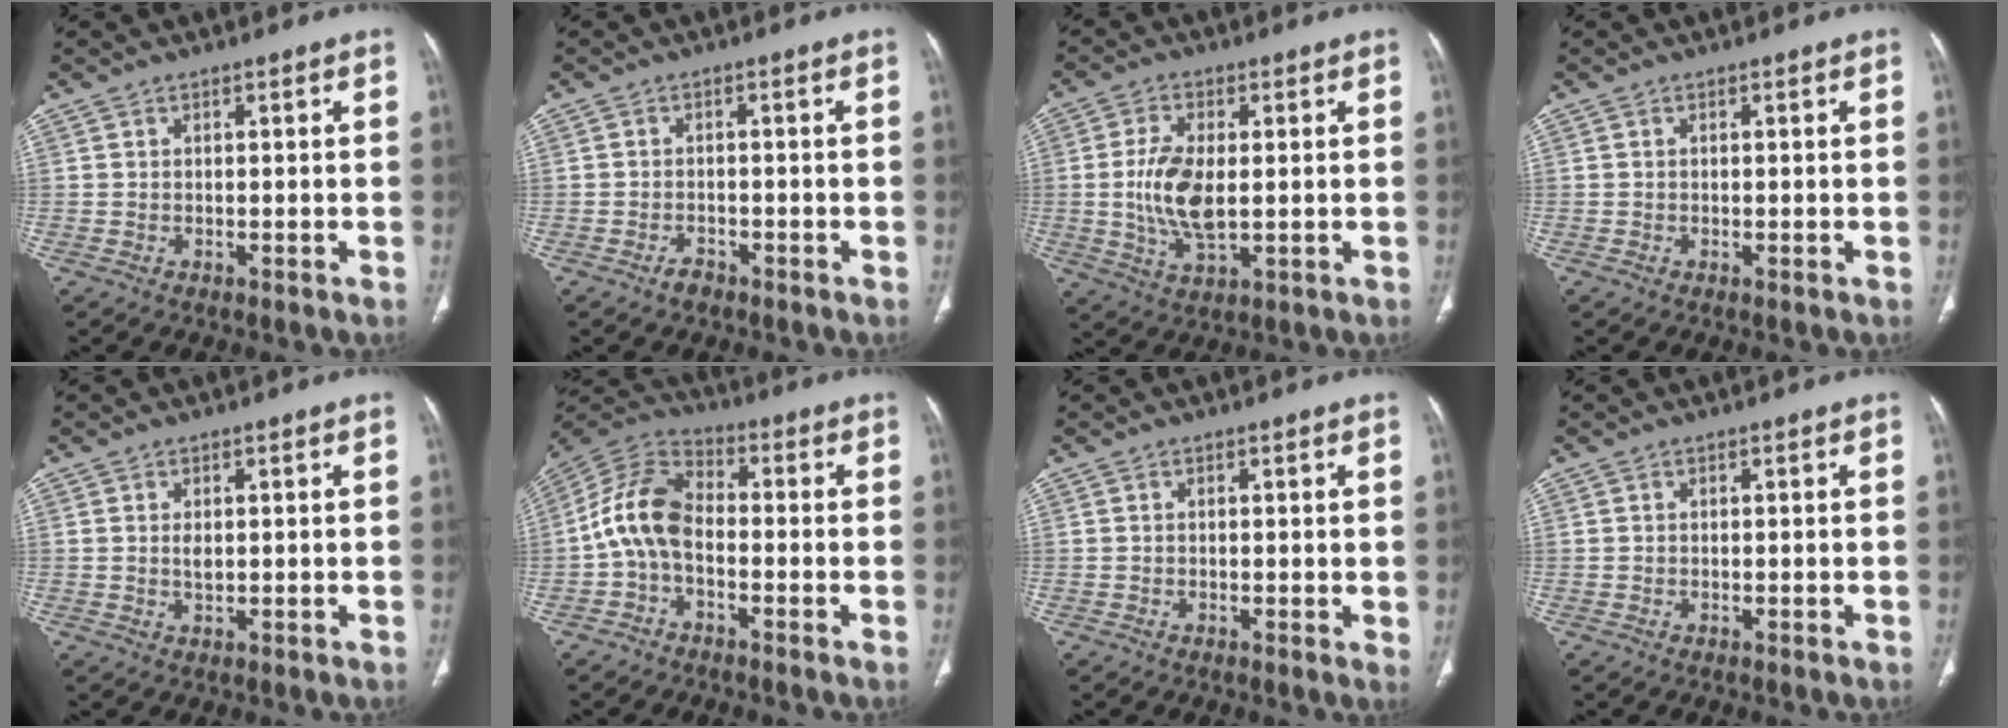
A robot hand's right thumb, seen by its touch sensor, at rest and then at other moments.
{"total": 1.9, "force": [-1.4, 1.1, 0.6], "torque": [-0.014, 0.009, -0.023]}
{"total": 9.6, "force": [0.1, 4.4, 8.5], "torque": [-0.178, -0.011, 0.006]}
{"total": 0.0}
{"total": 1.6, "force": [0.4, 0.7, 1.4], "torque": [-0.026, -0.005, 0.010]}
{"total": 10.3, "force": [-1.9, 6.4, 7.9], "torque": [-0.152, 0.036, -0.051]}
{"total": 1.3, "force": [0.2, 0.4, 1.2], "torque": [-0.016, -0.005, 0.000]}
{"total": 0.0}